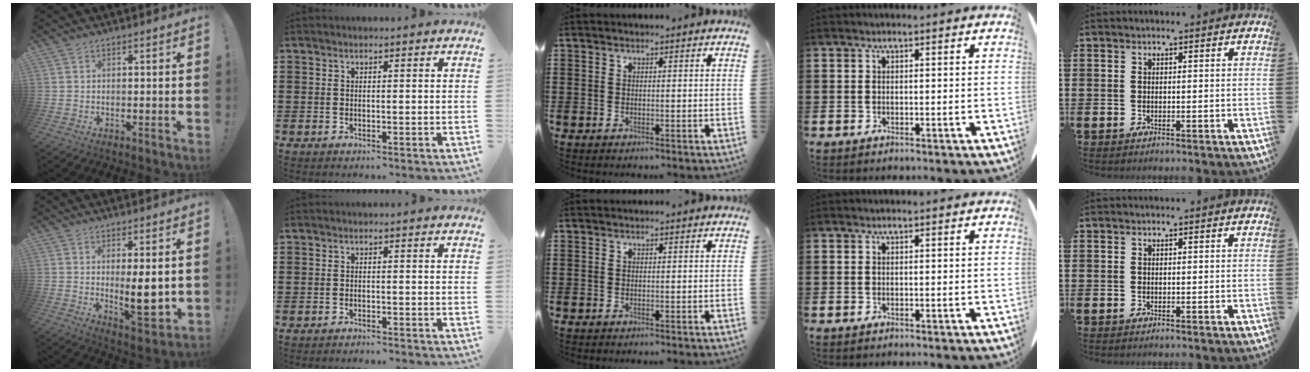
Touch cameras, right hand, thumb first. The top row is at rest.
{"thumb": {"total": 9.4, "force": [0.5, 2.5, 9.1], "torque": [-0.121, -0.021, 0.009]}, "index": {"total": 0.9, "force": [-0.9, 0.0, 0.0], "torque": [-0.002, 0.002, -0.019]}}